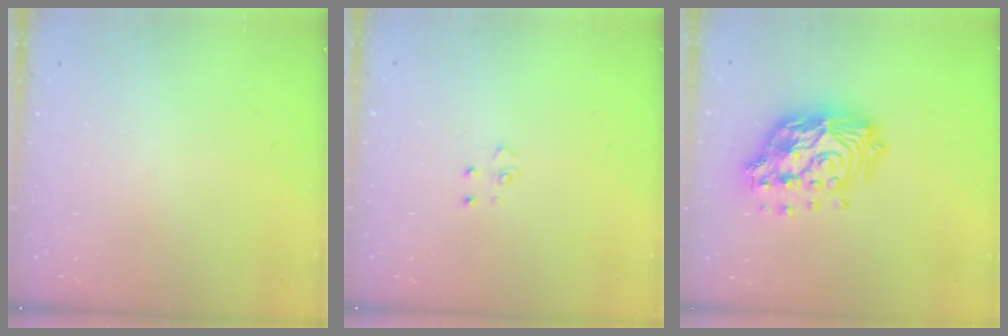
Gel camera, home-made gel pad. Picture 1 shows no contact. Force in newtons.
{"total": 4.0, "press": 4.0, "slide": 0.4}
{"total": 18.7, "press": 18.6, "slide": 1.5}